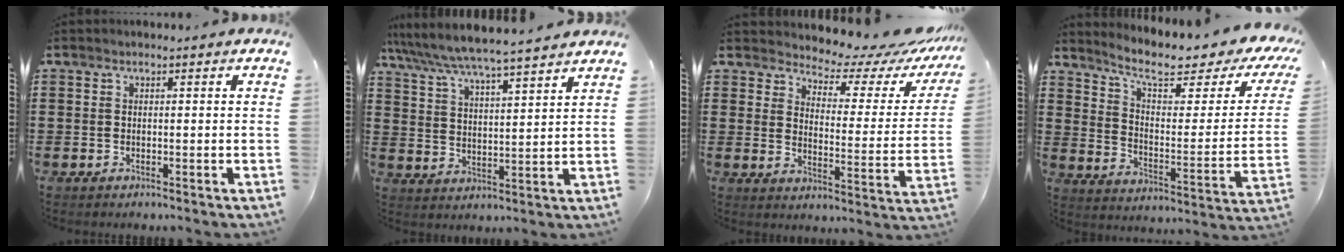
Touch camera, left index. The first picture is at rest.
{"total": 5.8, "force": [5.5, -0.4, 1.9], "torque": [-0.060, -0.035, 0.091]}
{"total": 5.4, "force": [5.1, 1.3, 1.4], "torque": [-0.041, -0.044, 0.082]}
{"total": 7.9, "force": [6.0, 1.7, 4.9], "torque": [-0.107, -0.039, 0.095]}